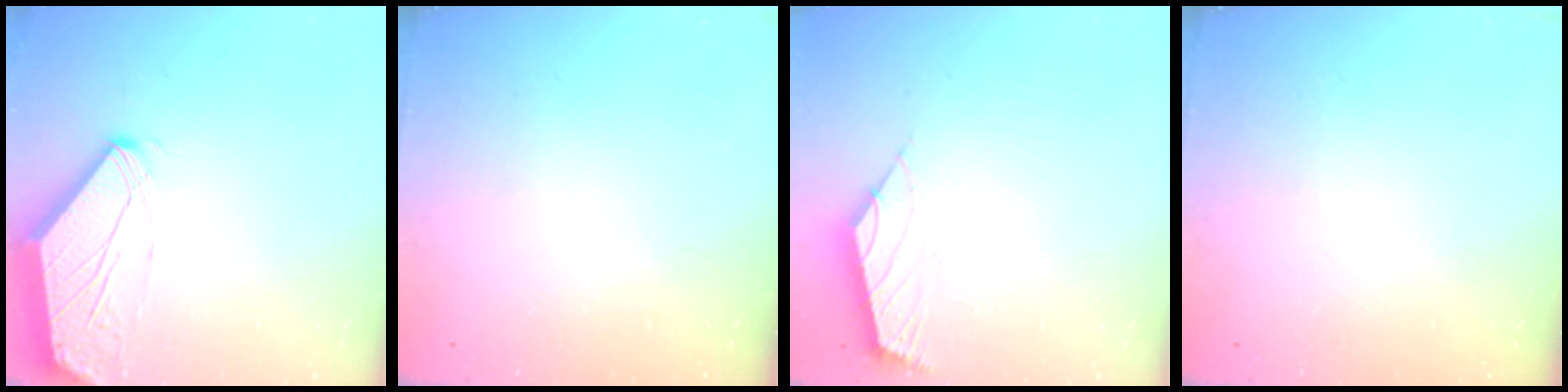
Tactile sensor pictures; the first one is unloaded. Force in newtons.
{"total": 0.0}
{"total": 2.4, "press": 2.3, "slide": 0.5}
{"total": 0.0}